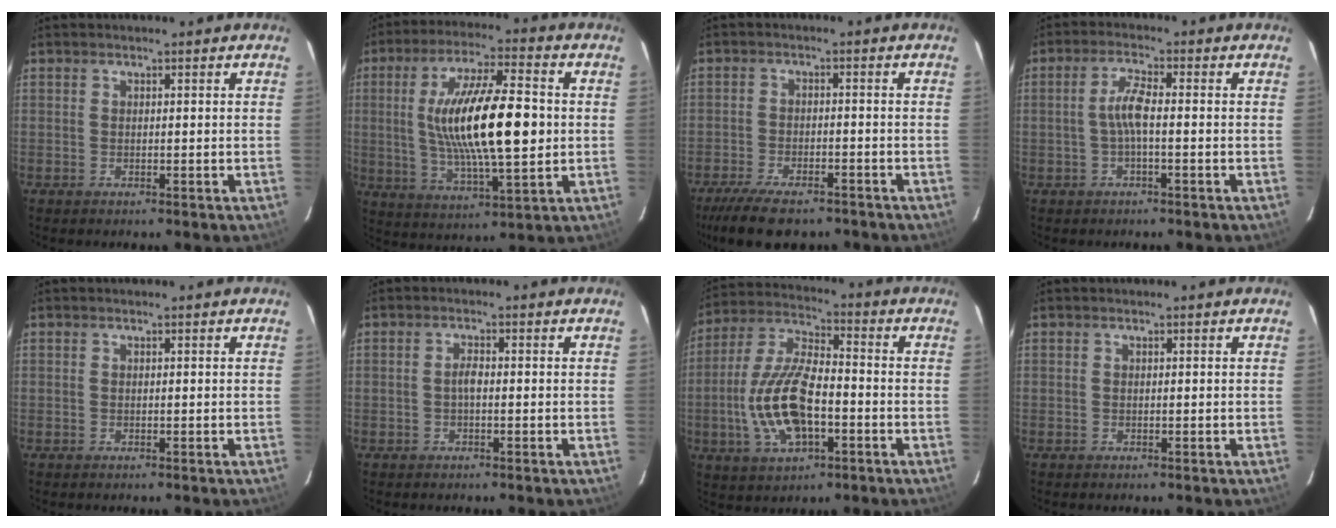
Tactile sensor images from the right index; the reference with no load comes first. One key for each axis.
{"total": 18.6, "fx": 0.8, "fy": 4.9, "fz": 18.0, "tx": -0.322, "ty": 0.005, "tz": 0.021}
{"total": 11.9, "fx": -9.4, "fy": 4.1, "fz": 6.1, "tx": -0.139, "ty": -0.024, "tz": -0.152}
{"total": 3.8, "fx": -0.8, "fy": 0.4, "fz": 3.7, "tx": -0.077, "ty": 0.008, "tz": -0.014}
{"total": 0.0}
{"total": 1.5, "fx": -0.4, "fy": 0.5, "fz": 1.4, "tx": -0.027, "ty": 0.006, "tz": -0.008}
{"total": 15.5, "fx": -3.9, "fy": 6.7, "fz": 13.4, "tx": -0.288, "ty": 0.001, "tz": -0.070}
{"total": 0.0}